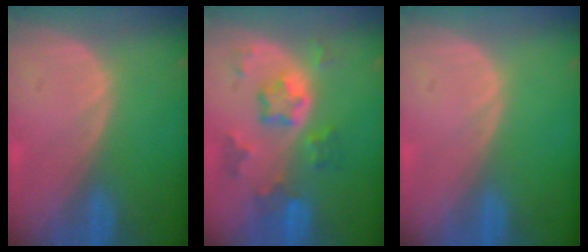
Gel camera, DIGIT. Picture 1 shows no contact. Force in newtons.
{"total": 7.5, "press": 6.6, "slide": 3.6}
{"total": 0.0}